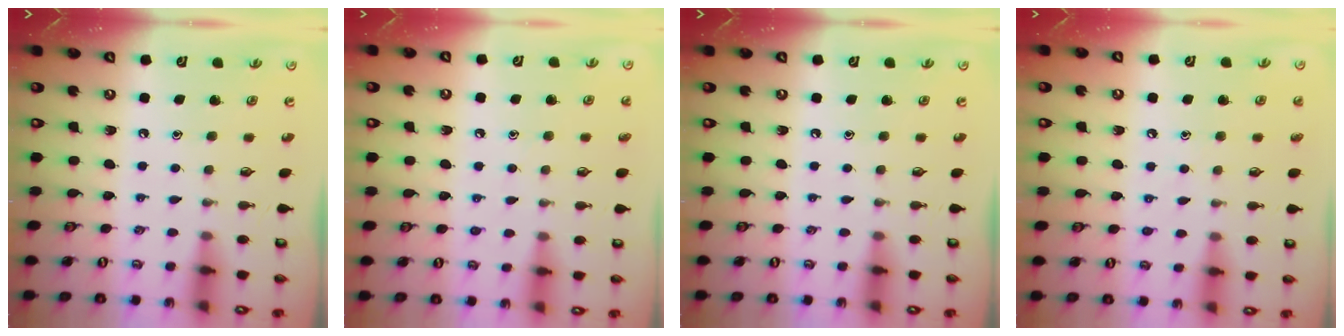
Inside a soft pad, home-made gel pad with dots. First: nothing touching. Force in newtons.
{"total": 4.4, "press": 4.4, "slide": 0.4}
{"total": 0.0}
{"total": 6.5, "press": 6.4, "slide": 0.8}